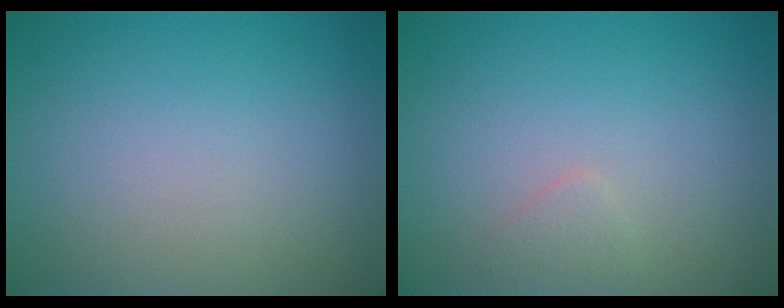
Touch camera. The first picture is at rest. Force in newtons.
{"total": 0.9, "press": 0.9, "slide": 0.1}